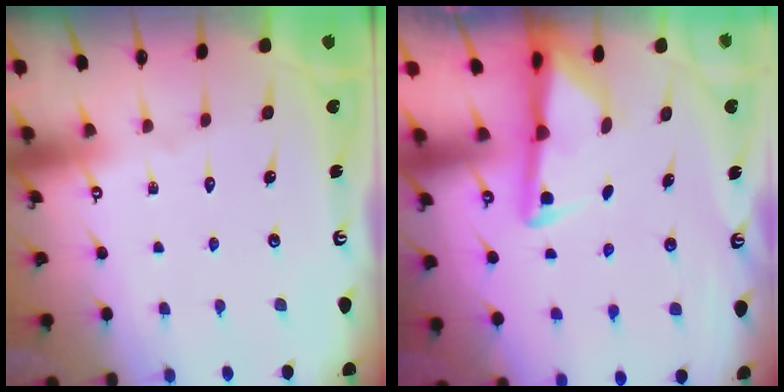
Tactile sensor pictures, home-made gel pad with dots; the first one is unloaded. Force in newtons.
{"total": 3.0, "press": 2.9, "slide": 0.6}